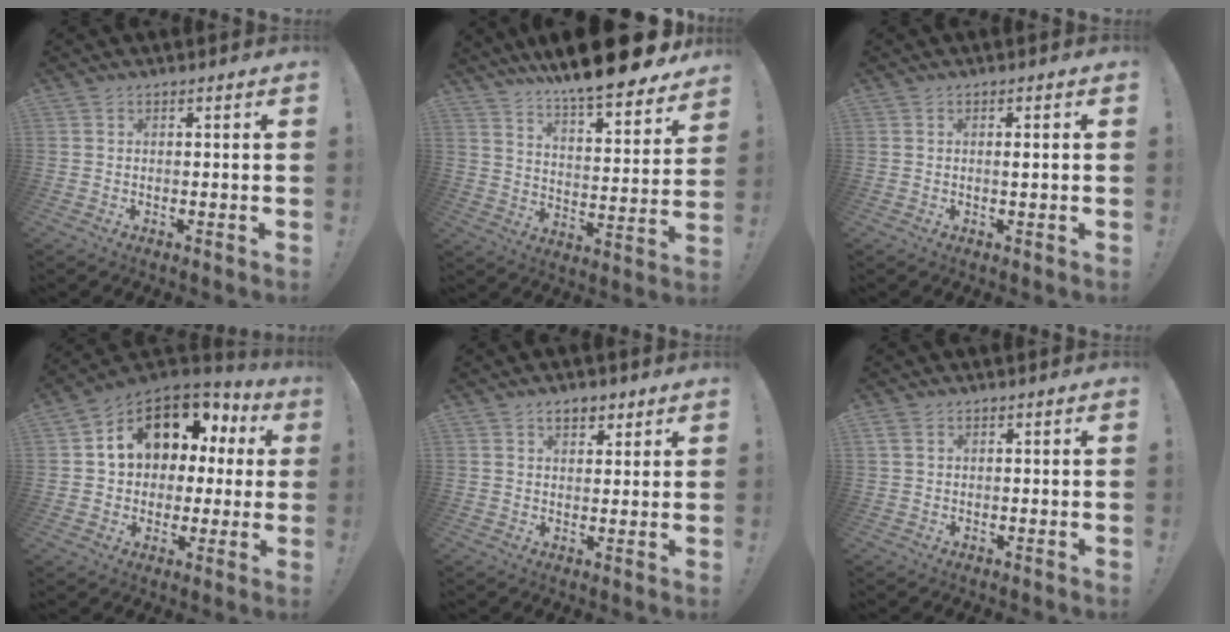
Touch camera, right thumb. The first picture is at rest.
{"total": 13.9, "force": [11.9, 1.8, 7.0], "torque": [-0.116, -0.103, 0.197]}
{"total": 1.1, "force": [0.2, -0.1, 1.0], "torque": [-0.009, -0.007, 0.000]}
{"total": 13.3, "force": [5.9, 9.5, 7.3], "torque": [-0.117, -0.034, 0.114]}
{"total": 4.5, "force": [2.7, 2.9, 2.3], "torque": [-0.028, -0.006, 0.047]}
{"total": 1.9, "force": [1.2, 1.0, 1.1], "torque": [-0.021, 0.002, 0.023]}